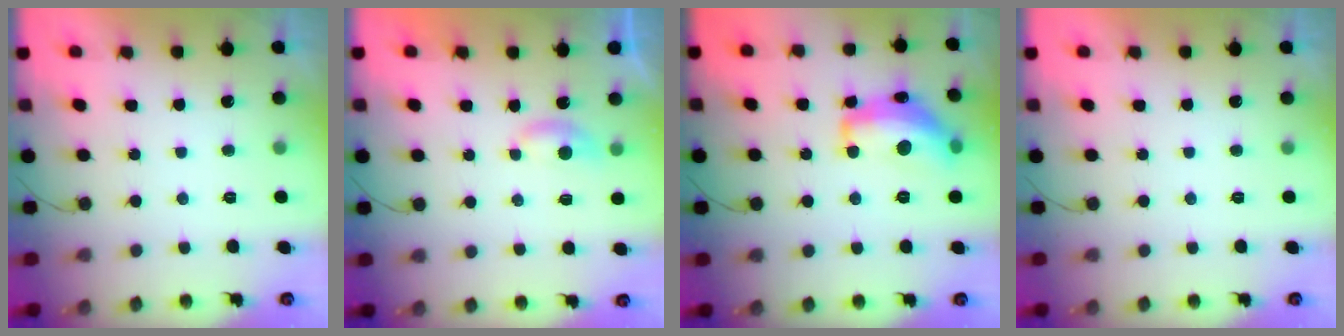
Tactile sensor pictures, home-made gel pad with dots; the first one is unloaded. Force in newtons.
{"total": 3.5, "press": 3.5, "slide": 0.4}
{"total": 16.5, "press": 16.5, "slide": 1.0}
{"total": 0.0}